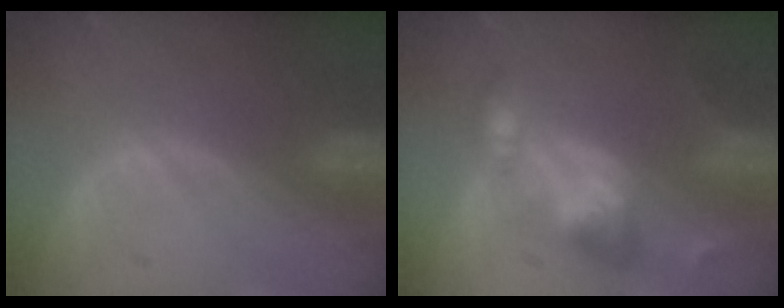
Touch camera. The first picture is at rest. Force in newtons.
{"total": 6.0, "press": 6.0, "slide": 0.5}